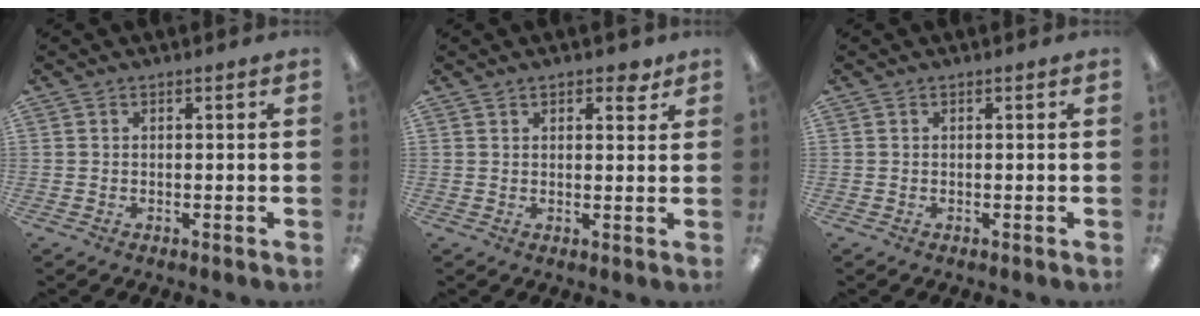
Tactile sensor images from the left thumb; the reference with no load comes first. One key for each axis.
{"total": 3.1, "fx": 2.2, "fy": 1.4, "fz": 1.6, "tx": -0.018, "ty": -0.005, "tz": 0.036}
{"total": 0.0}